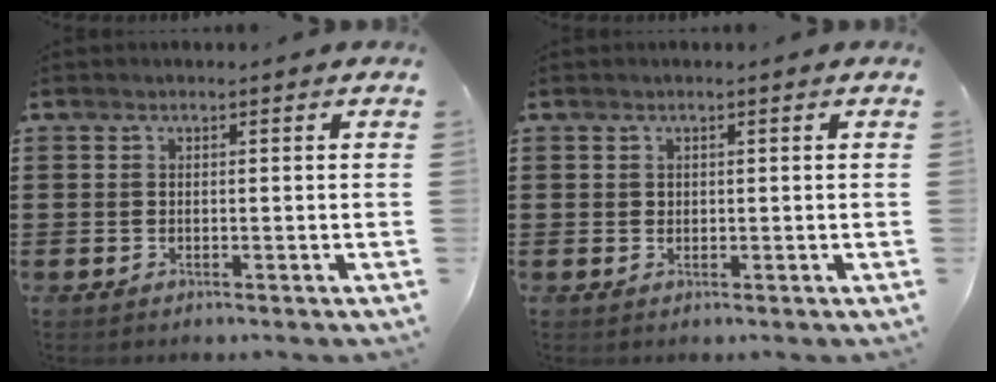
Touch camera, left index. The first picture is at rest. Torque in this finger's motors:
{"motor_torque": [0.01, 0.00, 0.02, 0.00]}